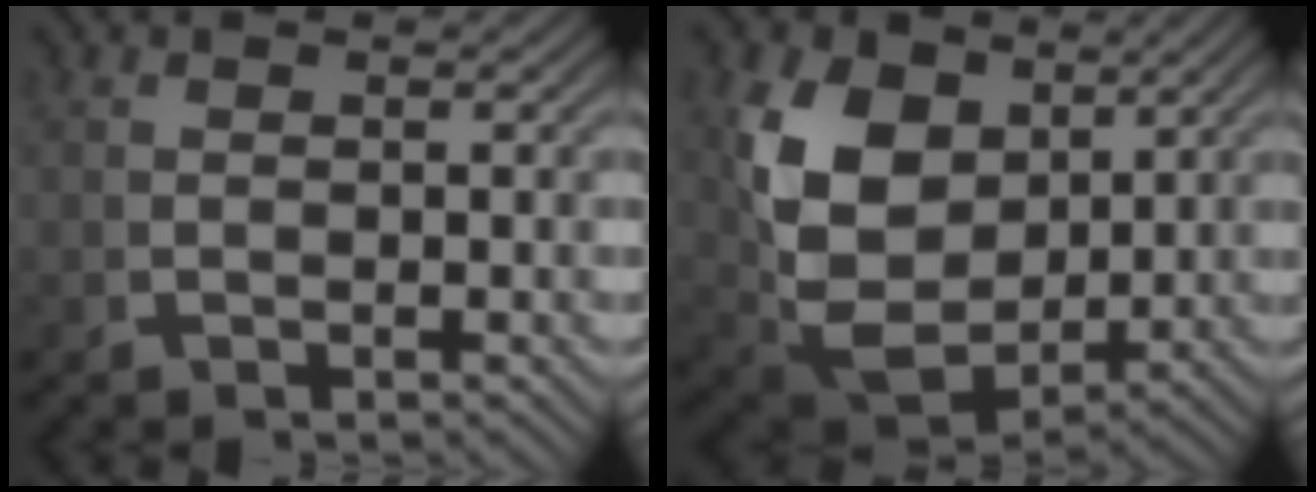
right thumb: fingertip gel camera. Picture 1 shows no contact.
{"total": 11.5, "force": [-0.1, 8.5, 7.8], "torque": [-0.204, -0.062, 0.026]}